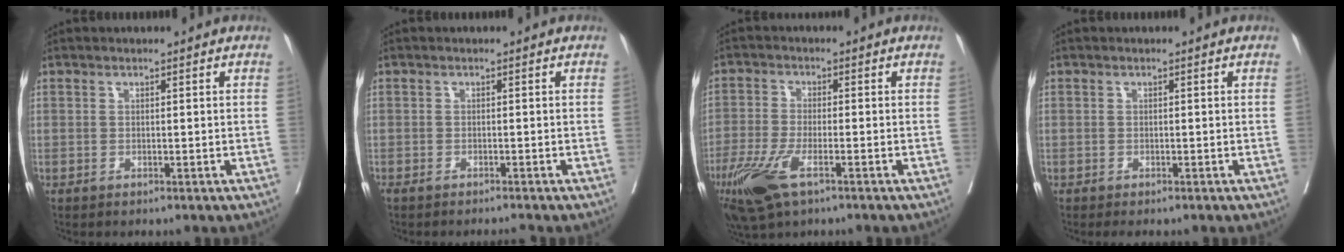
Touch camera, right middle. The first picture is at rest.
{"total": 1.9, "force": [-1.8, -0.2, 0.7], "torque": [-0.007, -0.002, -0.027]}
{"total": 8.5, "force": [-4.6, 2.4, 6.7], "torque": [-0.138, -0.020, -0.085]}
{"total": 1.1, "force": [-0.9, 0.5, 0.5], "torque": [-0.003, -0.001, -0.010]}